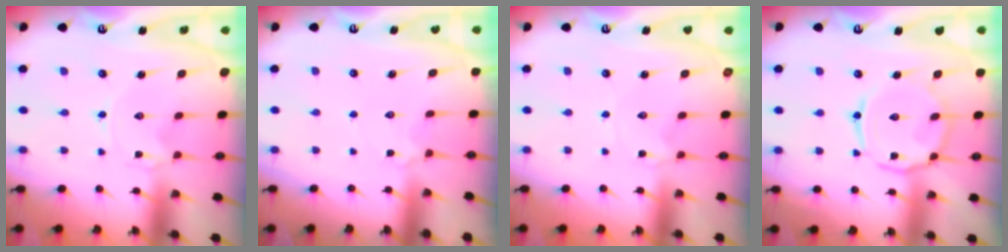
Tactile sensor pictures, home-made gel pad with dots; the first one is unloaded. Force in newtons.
{"total": 2.8, "press": 2.7, "slide": 0.6}
{"total": 1.3, "press": 1.3, "slide": 0.3}
{"total": 9.5, "press": 9.5, "slide": 0.7}